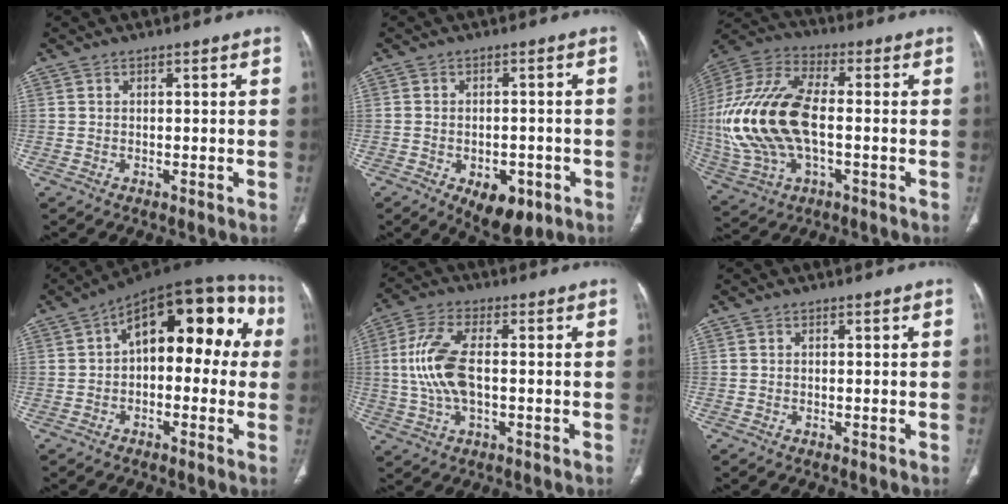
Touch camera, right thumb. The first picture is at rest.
{"total": 8.6, "force": [-3.9, 4.9, 5.9], "torque": [-0.065, 0.011, -0.041]}
{"total": 22.8, "force": [-1.2, 12.1, 19.4], "torque": [-0.437, 0.015, -0.016]}
{"total": 18.9, "force": [2.8, 10.1, 15.8], "torque": [-0.167, 0.050, 0.024]}
{"total": 10.9, "force": [0.0, 5.1, 9.6], "torque": [-0.217, 0.012, 0.002]}
{"total": 0.0}